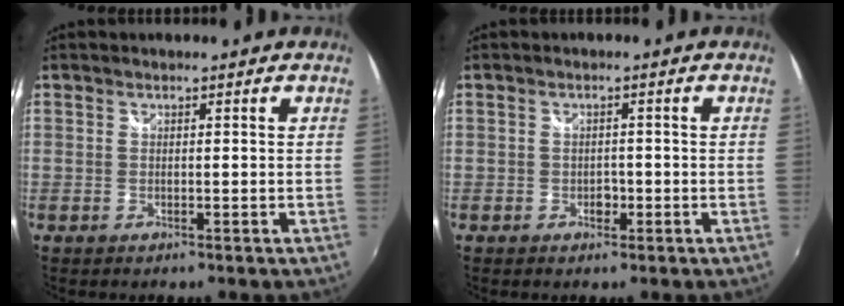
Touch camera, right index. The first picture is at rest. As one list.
[{"total": 1.9, "force": [-0.8, 1.5, 0.7], "torque": [-0.012, 0.000, -0.010]}]